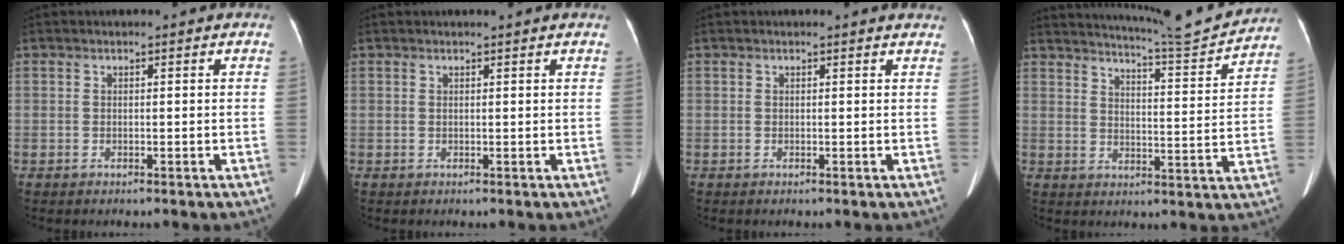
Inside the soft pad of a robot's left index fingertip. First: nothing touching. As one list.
[{"total": 1.2, "force": [1.2, -0.2, 0.4], "torque": [-0.013, 0.007, 0.018]}, {"total": 1.9, "force": [1.9, 0.2, 0.3], "torque": [-0.010, -0.004, 0.006]}, {"total": 13.2, "force": [12.8, -1.1, 3.3], "torque": [-0.058, -0.029, 0.173]}]